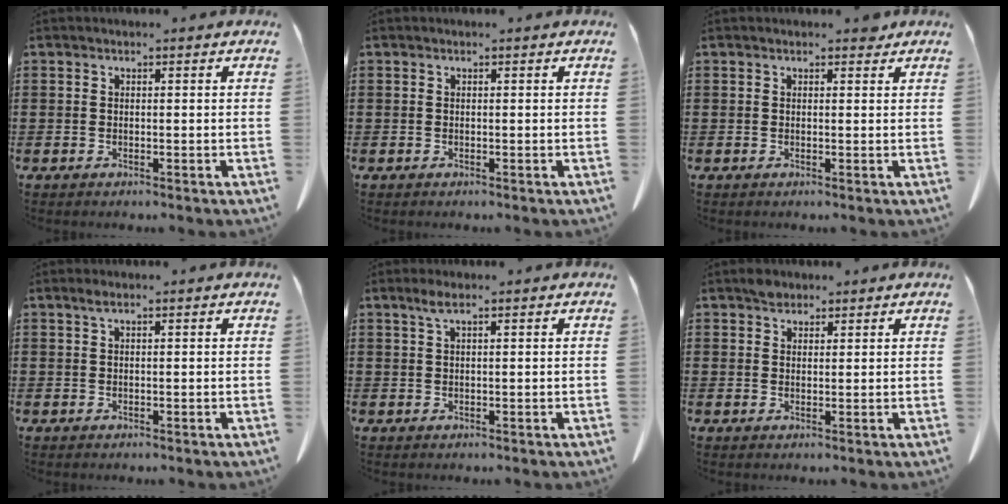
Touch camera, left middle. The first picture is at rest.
{"total": 0.0}
{"total": 1.2, "force": [1.0, 0.5, 0.5], "torque": [-0.005, 0.000, 0.017]}
{"total": 1.0, "force": [0.4, 0.1, 0.9], "torque": [-0.019, 0.000, 0.009]}
{"total": 1.8, "force": [0.8, 0.2, 1.6], "torque": [-0.034, 0.000, 0.015]}
{"total": 2.0, "force": [1.7, 0.9, 0.4], "torque": [-0.004, -0.003, 0.033]}